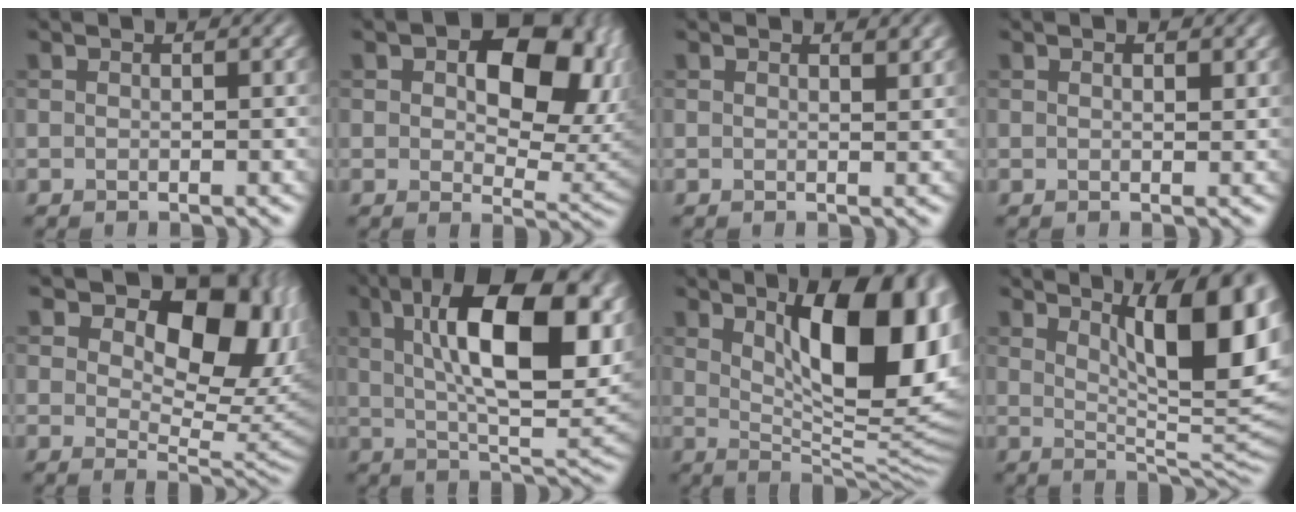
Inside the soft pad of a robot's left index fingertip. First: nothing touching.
{"total": 12.0, "force": [3.6, 6.9, 9.1], "torque": [-0.115, -0.013, 0.060]}
{"total": 1.0, "force": [0.8, 0.2, 0.5], "torque": [-0.006, -0.002, 0.014]}
{"total": 1.0, "force": [0.6, 0.4, 0.7], "torque": [-0.010, -0.001, 0.011]}
{"total": 11.6, "force": [4.5, 6.8, 8.3], "torque": [-0.110, -0.007, 0.075]}
{"total": 15.8, "force": [4.8, 5.9, 13.9], "torque": [-0.209, 0.008, 0.070]}
{"total": 14.0, "force": [4.1, 5.5, 12.2], "torque": [-0.153, -0.003, 0.065]}
{"total": 12.3, "force": [4.6, 3.9, 10.7], "torque": [-0.107, 0.003, 0.064]}